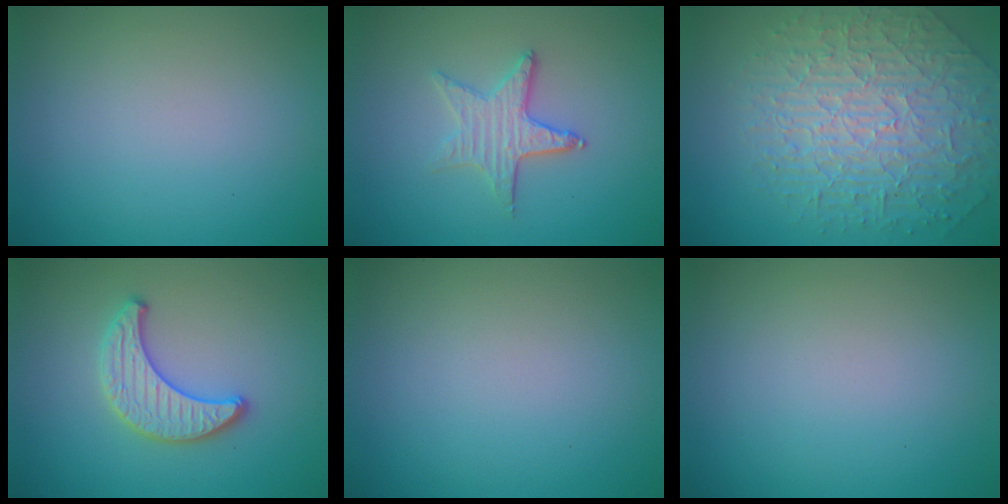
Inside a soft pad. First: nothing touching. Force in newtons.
{"total": 2.8, "press": 2.5, "slide": 1.3}
{"total": 6.7, "press": 5.5, "slide": 3.7}
{"total": 3.1, "press": 3.1, "slide": 0.3}
{"total": 0.0}
{"total": 0.0}